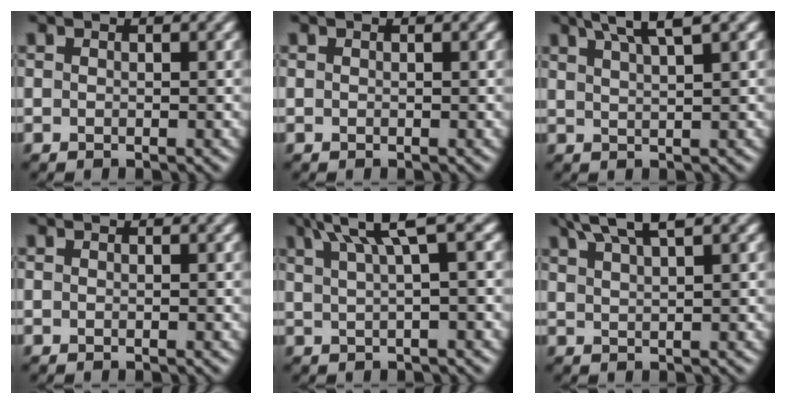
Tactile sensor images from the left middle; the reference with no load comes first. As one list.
[{"total": 0.0}, {"total": 4.3, "force": [3.1, 0.3, 2.9], "torque": [-0.044, 0.020, 0.045]}, {"total": 0.0}, {"total": 5.1, "force": [3.0, 0.7, 4.1], "torque": [-0.064, 0.023, 0.049]}, {"total": 4.3, "force": [3.3, 0.5, 2.7], "torque": [-0.049, 0.018, 0.051]}]